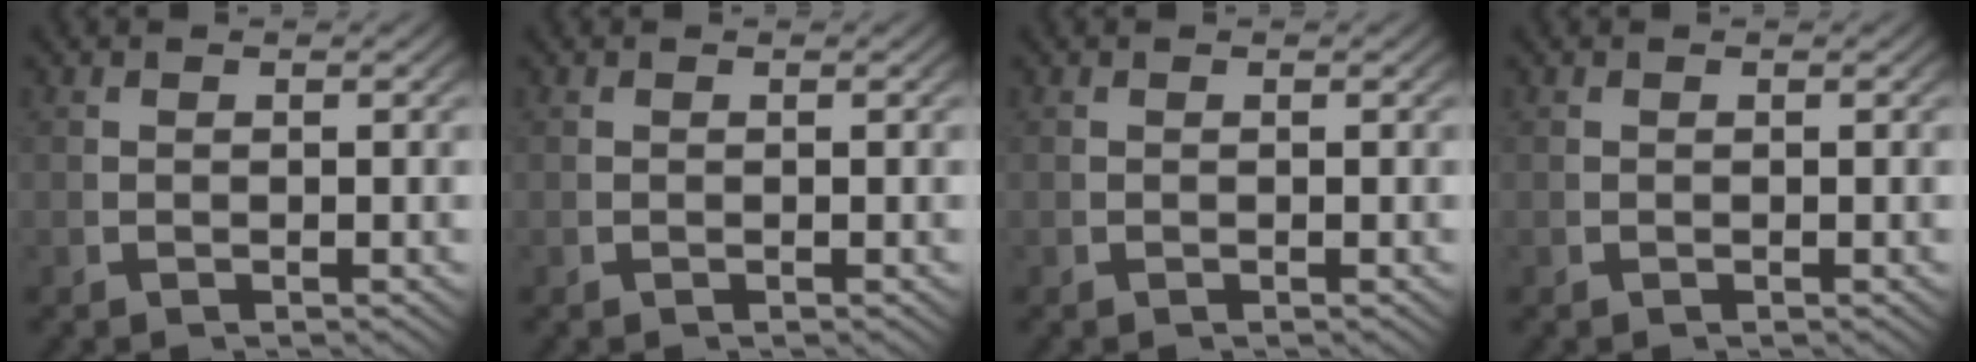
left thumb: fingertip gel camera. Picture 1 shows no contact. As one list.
[{"total": 0.0}, {"total": 0.0}, {"total": 0.0}]